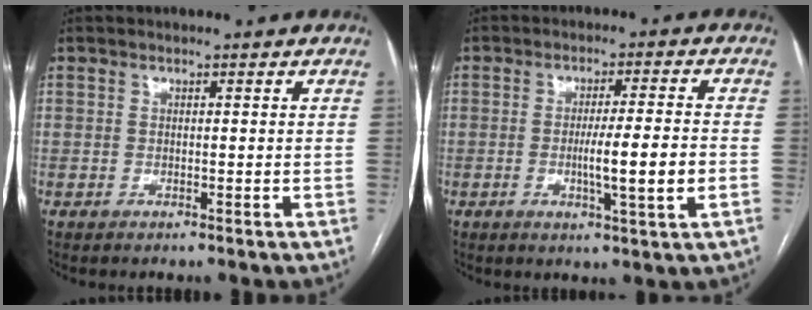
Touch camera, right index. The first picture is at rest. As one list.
[{"total": 8.1, "force": [-1.8, -0.2, 7.8], "torque": [-0.128, -0.008, -0.029]}]